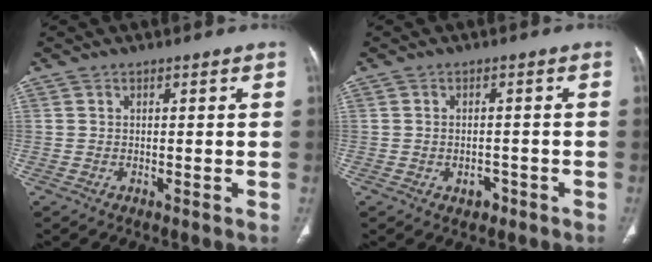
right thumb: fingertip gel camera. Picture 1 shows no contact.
{"total": 2.7, "force": [-1.3, 1.9, 1.4], "torque": [-0.008, 0.012, -0.013]}